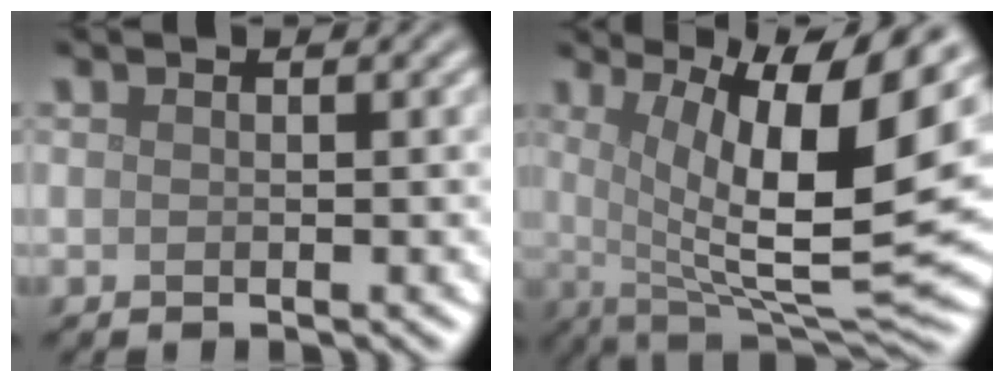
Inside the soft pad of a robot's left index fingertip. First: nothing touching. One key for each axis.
{"total": 14.6, "fx": 3.5, "fy": 4.2, "fz": 13.6, "tx": -0.201, "ty": -0.008, "tz": 0.066}